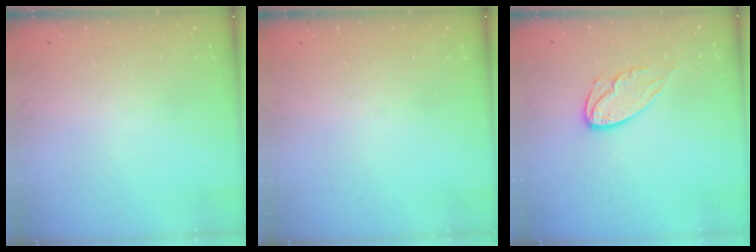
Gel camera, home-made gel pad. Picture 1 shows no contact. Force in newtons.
{"total": 0.0}
{"total": 9.8, "press": 9.7, "slide": 0.8}